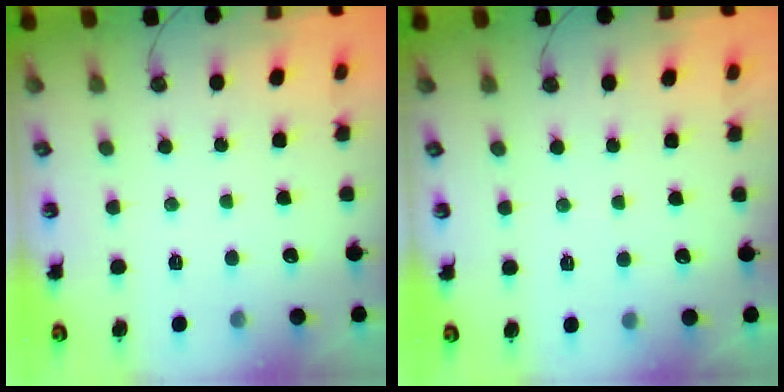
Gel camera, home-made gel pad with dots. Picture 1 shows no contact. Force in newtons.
{"total": 1.8, "press": 1.7, "slide": 0.1}